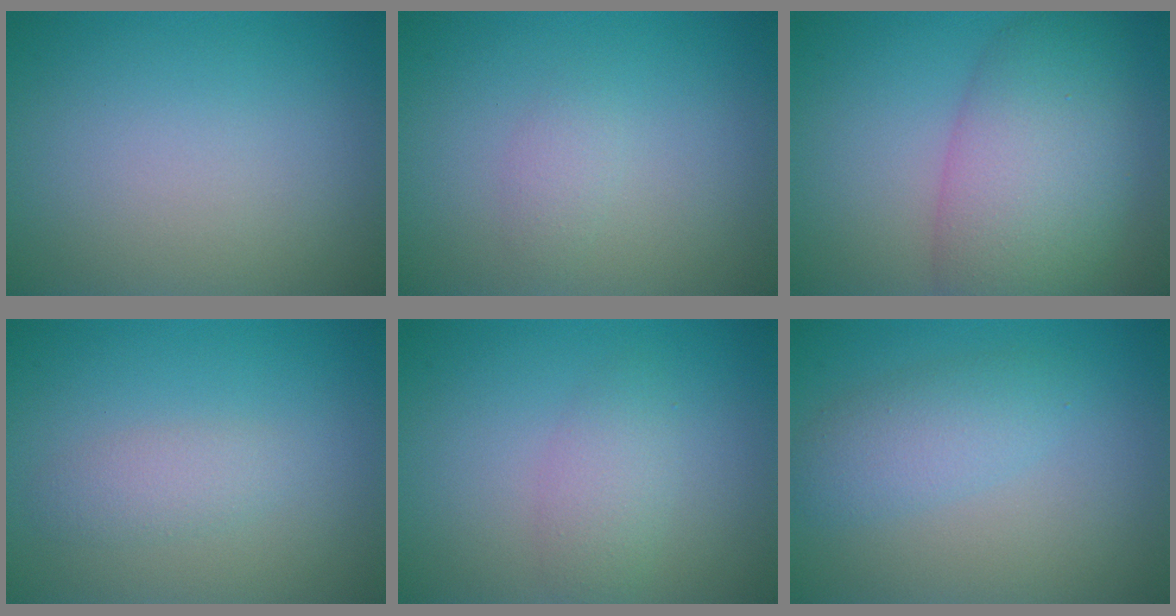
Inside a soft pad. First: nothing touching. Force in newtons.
{"total": 1.2, "press": 1.2, "slide": 0.0}
{"total": 8.5, "press": 8.5, "slide": 0.3}
{"total": 1.7, "press": 1.7, "slide": 0.1}
{"total": 2.2, "press": 2.2, "slide": 0.1}
{"total": 2.9, "press": 2.8, "slide": 0.2}